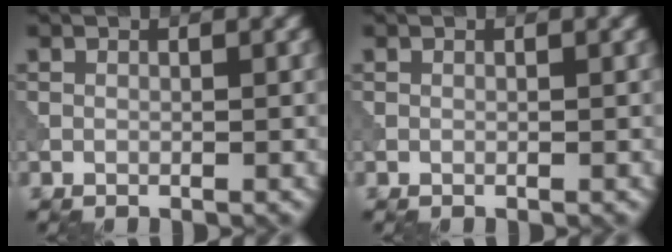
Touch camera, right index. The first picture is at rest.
{"total": 0.0}